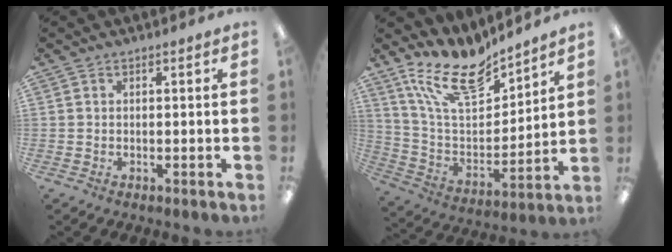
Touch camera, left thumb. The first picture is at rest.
{"total": 17.6, "force": [13.2, 6.9, 9.4], "torque": [-0.189, -0.072, 0.237]}